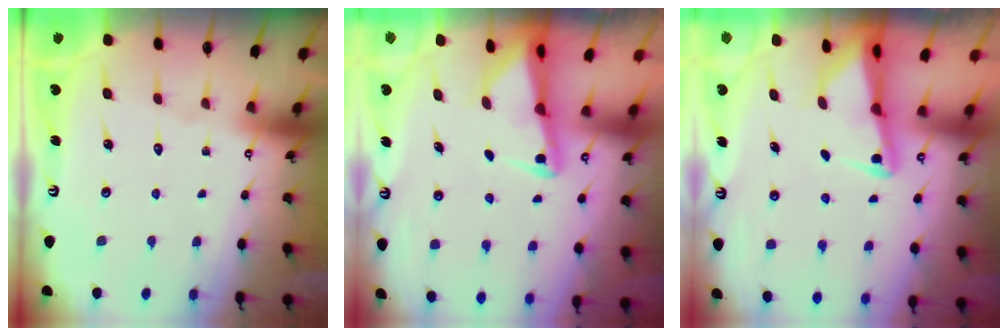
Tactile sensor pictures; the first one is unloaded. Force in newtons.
{"total": 2.5, "press": 2.5, "slide": 0.5}
{"total": 2.6, "press": 2.5, "slide": 0.4}